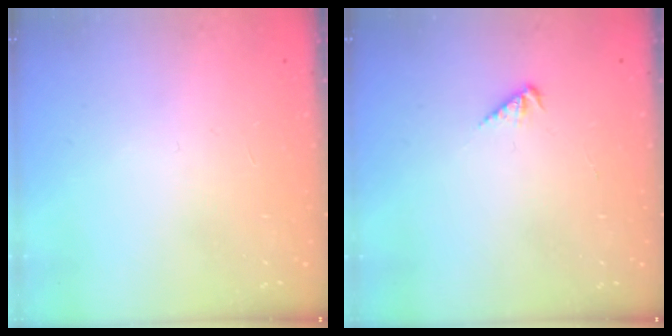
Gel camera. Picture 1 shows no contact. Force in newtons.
{"total": 2.1, "press": 2.1, "slide": 0.2}